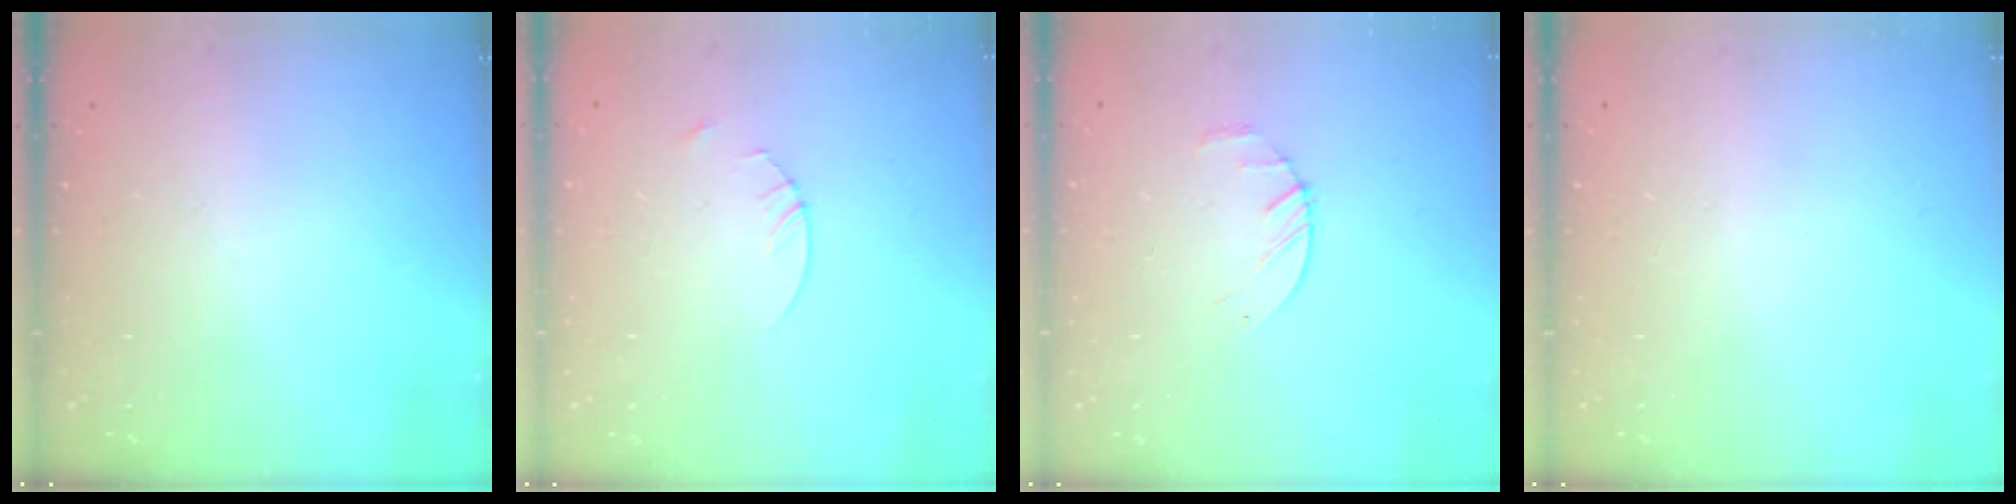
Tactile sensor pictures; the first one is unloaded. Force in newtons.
{"total": 1.4, "press": 1.4, "slide": 0.2}
{"total": 2.4, "press": 2.3, "slide": 0.3}
{"total": 0.0}